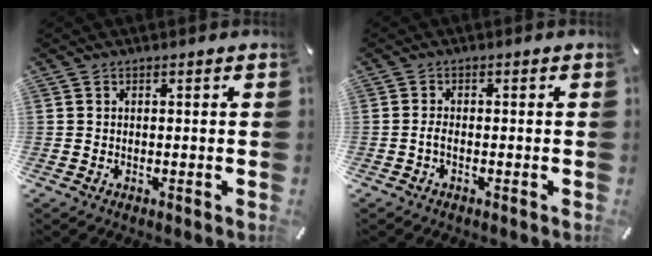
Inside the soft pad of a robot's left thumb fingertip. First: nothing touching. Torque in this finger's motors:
{"motor_torque": [-0.01, 0.01, 0.09, 0.10, 0.00]}